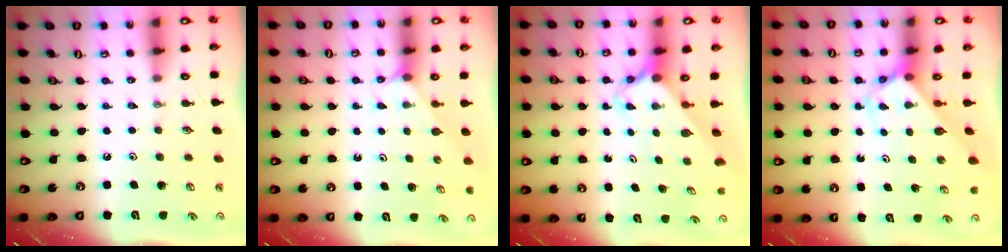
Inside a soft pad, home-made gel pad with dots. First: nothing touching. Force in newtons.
{"total": 1.7, "press": 1.7, "slide": 0.3}
{"total": 2.7, "press": 2.7, "slide": 0.3}
{"total": 2.7, "press": 2.7, "slide": 0.2}